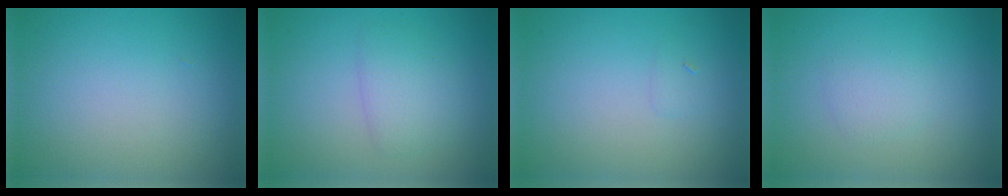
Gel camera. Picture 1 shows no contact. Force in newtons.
{"total": 2.4, "press": 2.4, "slide": 0.1}
{"total": 0.5, "press": 0.5, "slide": 0.1}
{"total": 1.5, "press": 1.5, "slide": 0.0}